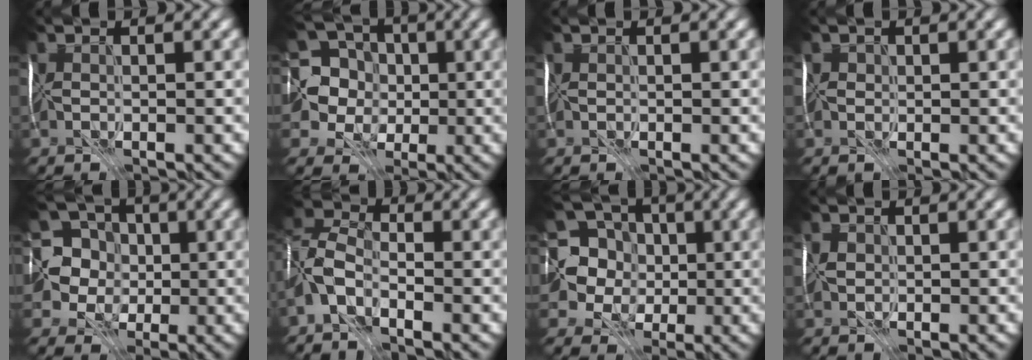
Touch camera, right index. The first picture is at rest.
{"total": 8.1, "force": [0.7, 7.8, 2.3], "torque": [-0.069, 0.028, -0.018]}
{"total": 0.0}
{"total": 0.5, "force": [0.2, 0.4, -0.3], "torque": [0.012, 0.004, 0.004]}
{"total": 7.4, "force": [0.6, 7.1, 2.0], "torque": [-0.051, 0.030, -0.021]}
{"total": 2.9, "force": [-2.0, 1.2, 1.6], "torque": [-0.040, 0.012, -0.051]}
{"total": 8.8, "force": [1.1, 8.3, 2.5], "torque": [-0.078, 0.036, -0.012]}
{"total": 0.7, "force": [0.3, 0.6, -0.1], "torque": [0.005, 0.003, 0.009]}